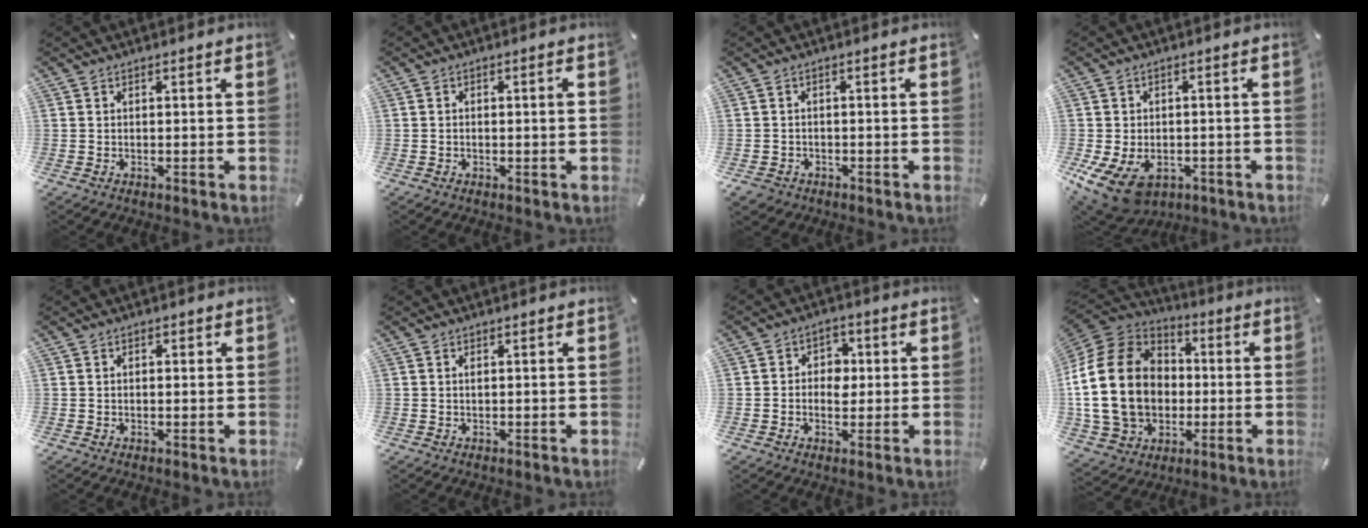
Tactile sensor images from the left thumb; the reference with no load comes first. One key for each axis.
{"total": 1.6, "fx": -0.2, "fy": 0.4, "fz": 1.5, "tx": -0.027, "ty": 0.003, "tz": -0.005}
{"total": 2.4, "fx": -1.4, "fy": 1.8, "fz": 0.6, "tx": -0.018, "ty": 0.006, "tz": -0.032}
{"total": 10.1, "fx": -4.3, "fy": 7.2, "fz": 5.6, "tx": -0.122, "ty": 0.019, "tz": -0.076}
{"total": 1.1, "fx": 0.1, "fy": 0.8, "fz": 0.8, "tx": -0.016, "ty": 0.006, "tz": 0.000}
{"total": 0.6, "fx": 0.1, "fy": 0.2, "fz": 0.6, "tx": -0.012, "ty": -0.001, "tz": 0.002}
{"total": 5.5, "fx": -0.4, "fy": 4.8, "fz": 2.7, "tx": -0.032, "ty": 0.004, "tz": -0.012}
{"total": 24.1, "fx": -1.4, "fy": 18.8, "fz": 15.0, "tx": -0.321, "ty": 0.020, "tz": -0.022}